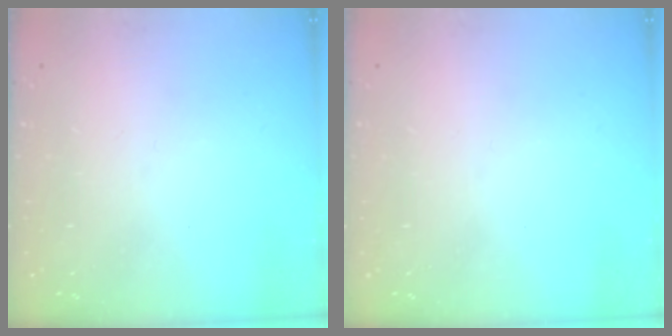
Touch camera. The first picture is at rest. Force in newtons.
{"total": 0.0}